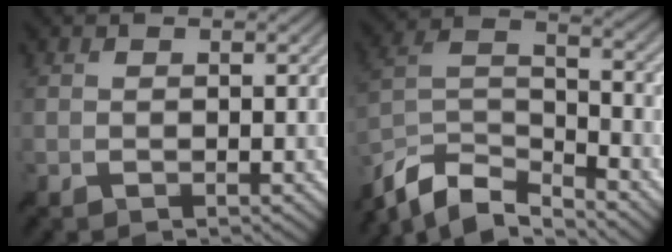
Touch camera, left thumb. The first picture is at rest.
{"total": 10.1, "force": [-8.5, 3.0, 4.6], "torque": [-0.100, -0.007, -0.174]}